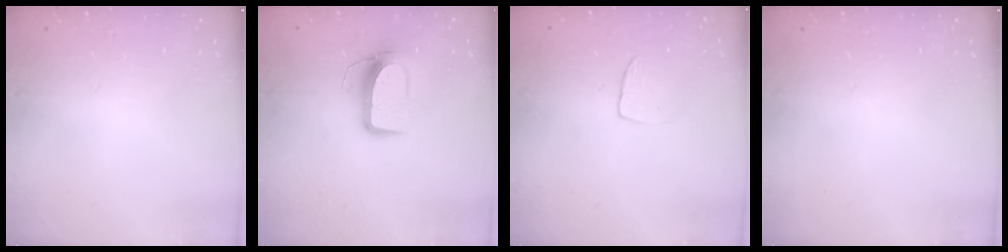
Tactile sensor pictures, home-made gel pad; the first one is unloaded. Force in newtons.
{"total": 10.3, "press": 10.3, "slide": 0.8}
{"total": 3.3, "press": 3.3, "slide": 0.2}
{"total": 0.0}